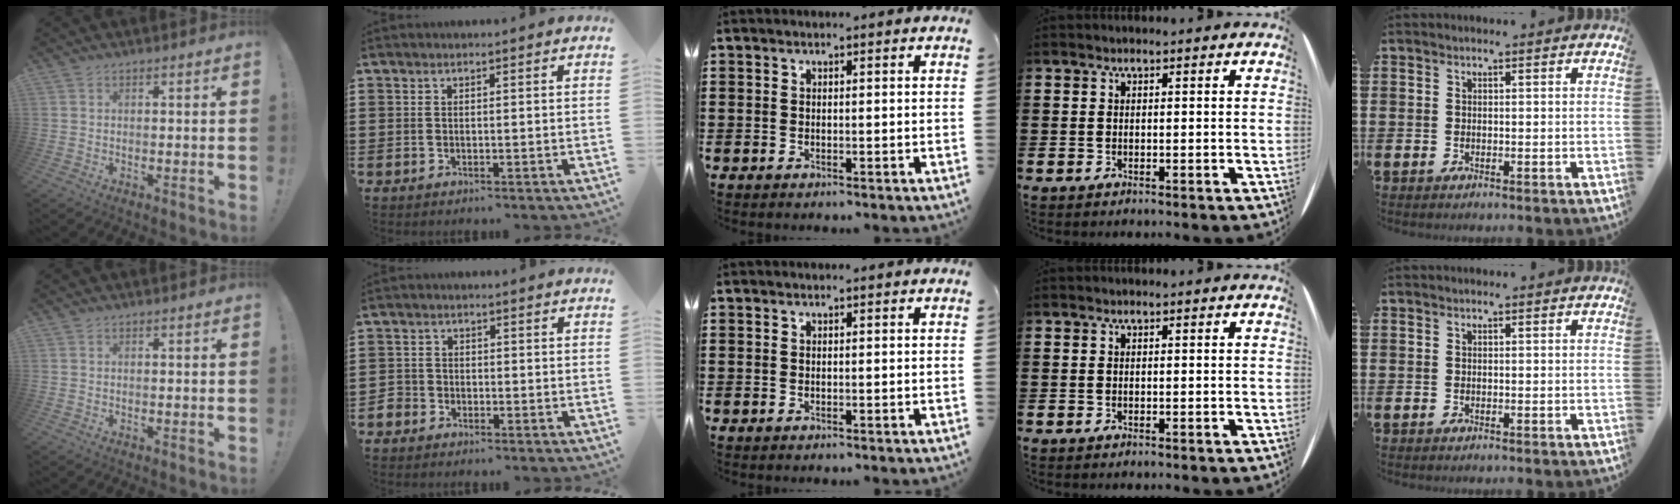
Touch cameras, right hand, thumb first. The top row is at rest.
{"index": {"total": 2.3, "force": [-1.8, 1.5, 0.0], "torque": [-0.014, -0.001, -0.043]}}